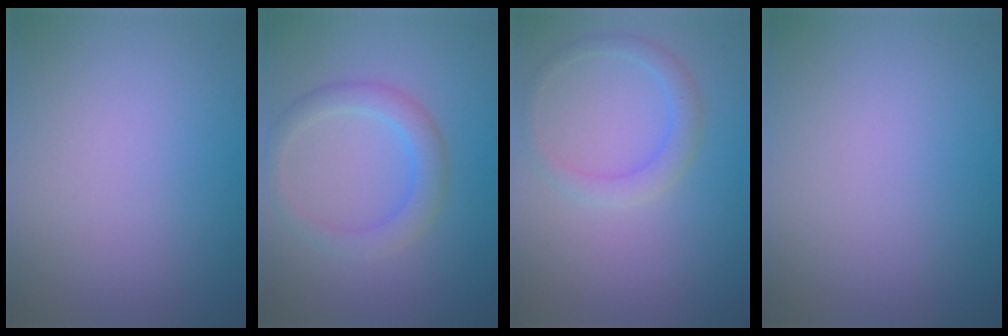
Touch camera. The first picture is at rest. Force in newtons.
{"total": 3.0, "press": 3.0, "slide": 0.1}
{"total": 2.2, "press": 2.2, "slide": 0.2}
{"total": 0.0}